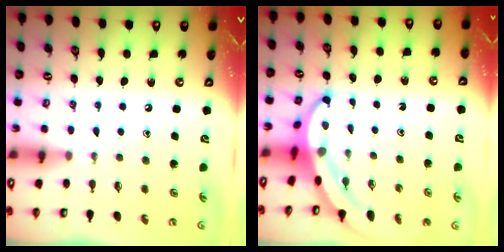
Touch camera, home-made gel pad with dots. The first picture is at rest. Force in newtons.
{"total": 5.7, "press": 5.7, "slide": 0.6}